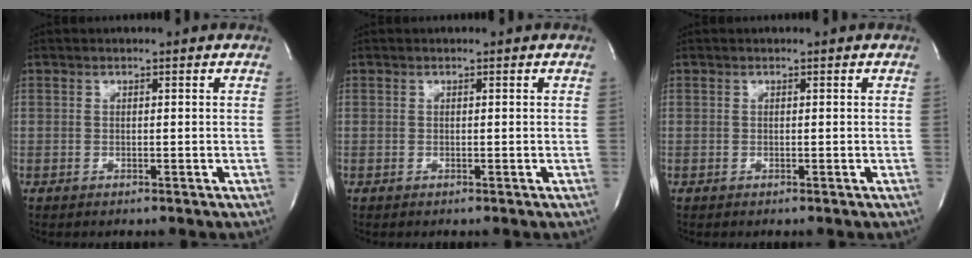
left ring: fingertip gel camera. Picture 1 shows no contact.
{"total": 0.0}
{"total": 0.0}